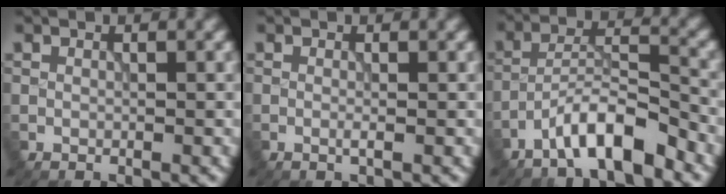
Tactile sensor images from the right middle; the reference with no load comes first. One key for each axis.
{"total": 0.6, "fx": -0.1, "fy": 0.1, "fz": 0.6, "tx": -0.012, "ty": -0.003, "tz": -0.004}
{"total": 5.9, "fx": -4.2, "fy": 1.2, "fz": 3.9, "tx": -0.064, "ty": 0.012, "tz": -0.079}